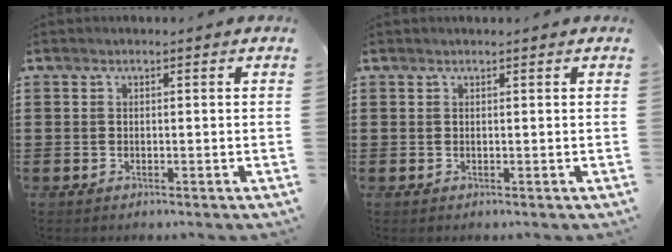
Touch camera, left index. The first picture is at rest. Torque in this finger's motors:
{"motor_torque": [-0.80, 0.82, -0.25, -0.03]}